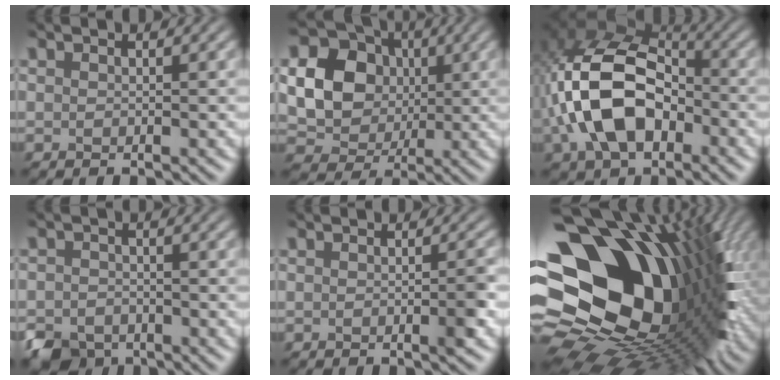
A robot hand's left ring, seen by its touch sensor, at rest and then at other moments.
{"total": 10.7, "force": [0.3, 8.8, 6.2], "torque": [-0.112, 0.017, -0.019]}
{"total": 11.3, "force": [-3.0, 7.0, 8.3], "torque": [-0.174, 0.008, -0.076]}
{"total": 3.0, "force": [-2.1, 2.2, 0.5], "torque": [-0.013, -0.008, -0.044]}
{"total": 1.2, "force": [-0.7, 0.1, 1.0], "torque": [-0.015, -0.005, -0.016]}
{"total": 19.0, "force": [0.3, 13.6, 13.3], "torque": [-0.213, -0.016, 0.015]}